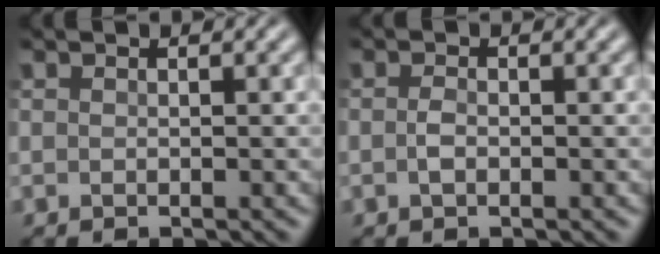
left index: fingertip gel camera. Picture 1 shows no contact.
{"total": 1.1, "force": [-0.3, 0.6, 0.9], "torque": [-0.021, 0.001, -0.008]}